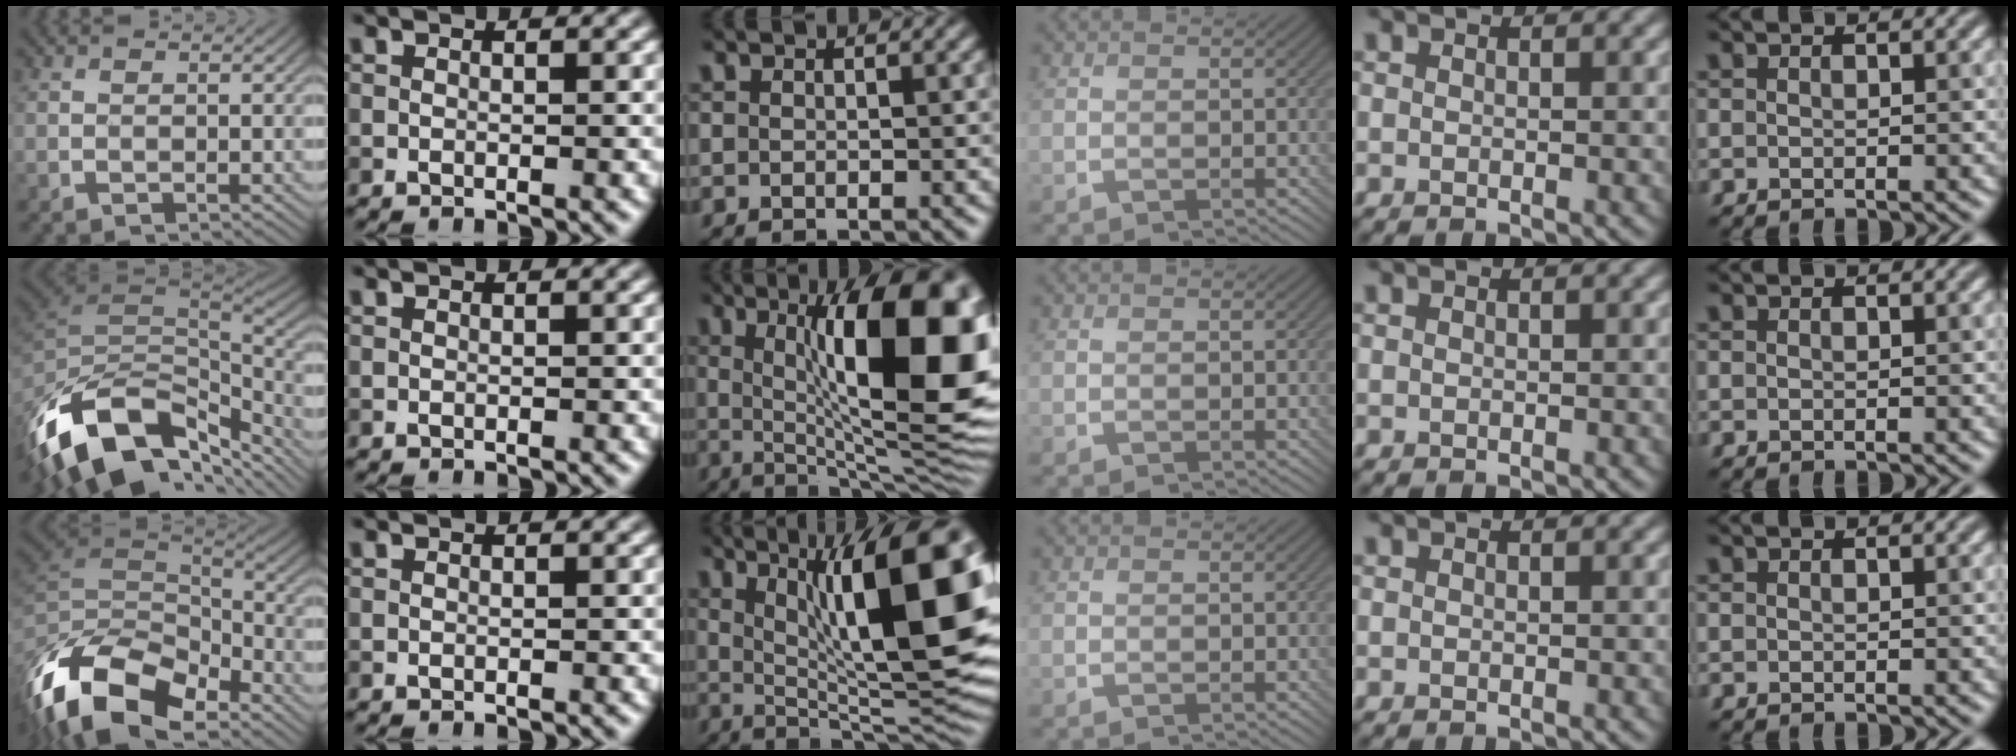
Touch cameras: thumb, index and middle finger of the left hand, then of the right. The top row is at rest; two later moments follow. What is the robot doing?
{"motion": "insert", "object": "bottle cap"}